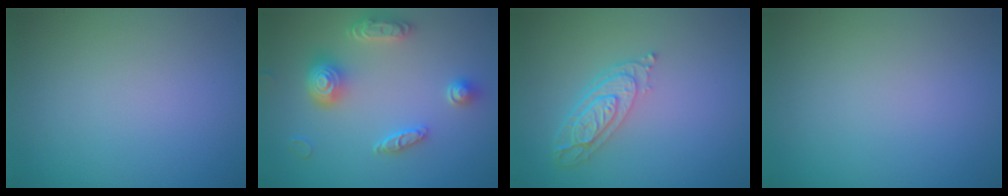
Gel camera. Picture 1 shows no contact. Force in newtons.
{"total": 4.8, "press": 3.9, "slide": 2.8}
{"total": 3.9, "press": 3.0, "slide": 2.5}
{"total": 0.0}